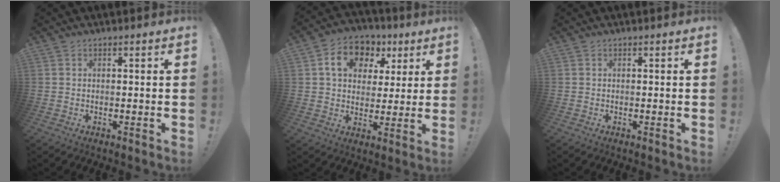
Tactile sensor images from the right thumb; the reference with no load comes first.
{"total": 13.0, "force": [5.2, 10.0, 6.4], "torque": [-0.089, -0.014, 0.100]}
{"total": 0.0}